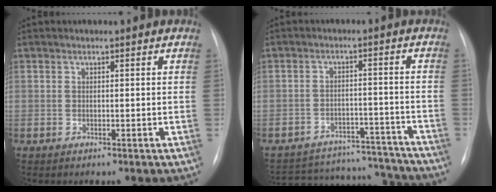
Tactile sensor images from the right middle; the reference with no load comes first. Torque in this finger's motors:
{"motor_torque": [0.25, -0.73, -0.23, -0.08]}